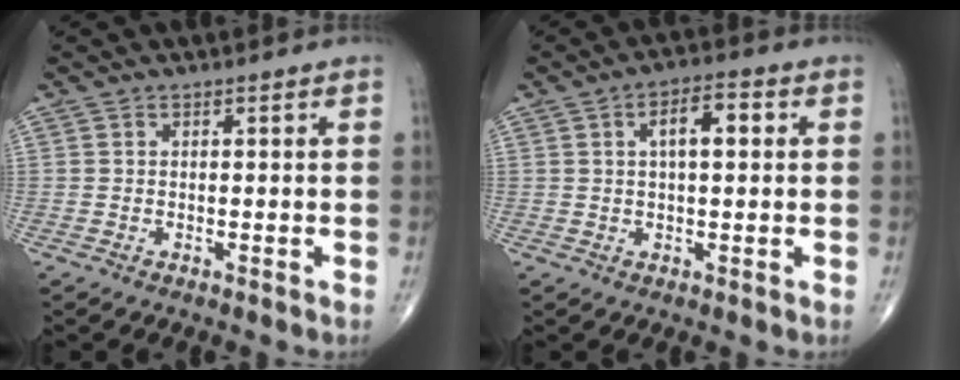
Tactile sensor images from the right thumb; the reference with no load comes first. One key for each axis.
{"total": 6.2, "fx": 1.5, "fy": 2.5, "fz": 5.4, "tx": -0.082, "ty": 0.010, "tz": 0.019}